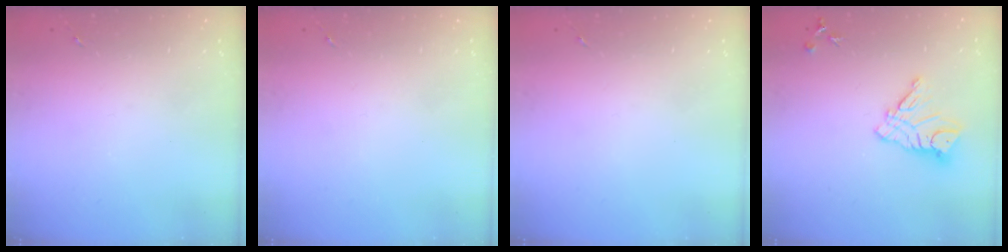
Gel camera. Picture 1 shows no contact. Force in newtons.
{"total": 0.0}
{"total": 0.0}
{"total": 11.6, "press": 11.6, "slide": 0.7}